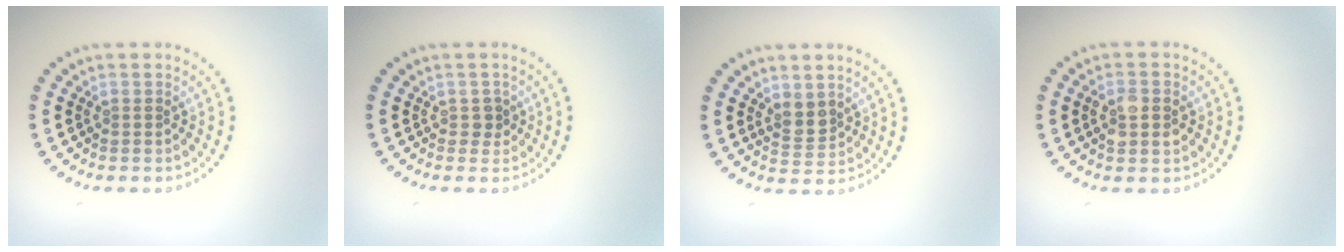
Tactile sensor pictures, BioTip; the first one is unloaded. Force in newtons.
{"total": 1.0, "press": 0.8, "slide": 0.5}
{"total": 2.0, "press": 1.7, "slide": 1.0}
{"total": 2.4, "press": 2.3, "slide": 0.3}